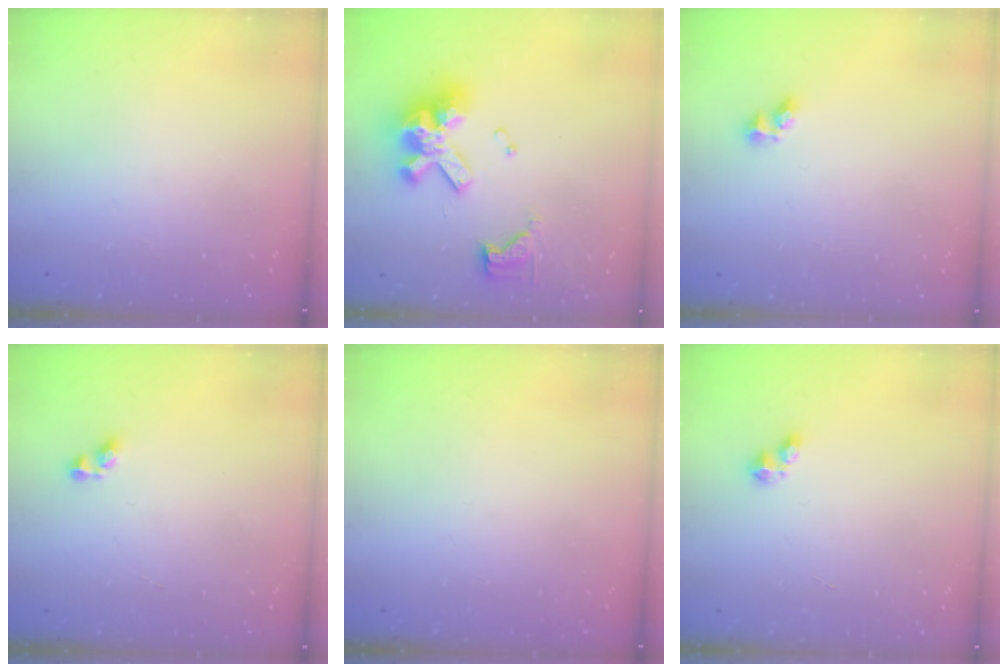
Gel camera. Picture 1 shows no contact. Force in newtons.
{"total": 14.8, "press": 14.7, "slide": 1.8}
{"total": 2.7, "press": 2.5, "slide": 1.0}
{"total": 2.9, "press": 2.9, "slide": 0.4}
{"total": 0.0}
{"total": 2.5, "press": 2.5, "slide": 0.4}